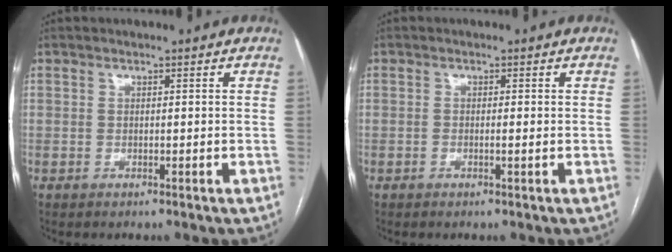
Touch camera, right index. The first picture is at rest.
{"total": 0.8, "force": [-0.2, 0.0, 0.8], "torque": [-0.016, -0.001, -0.003]}